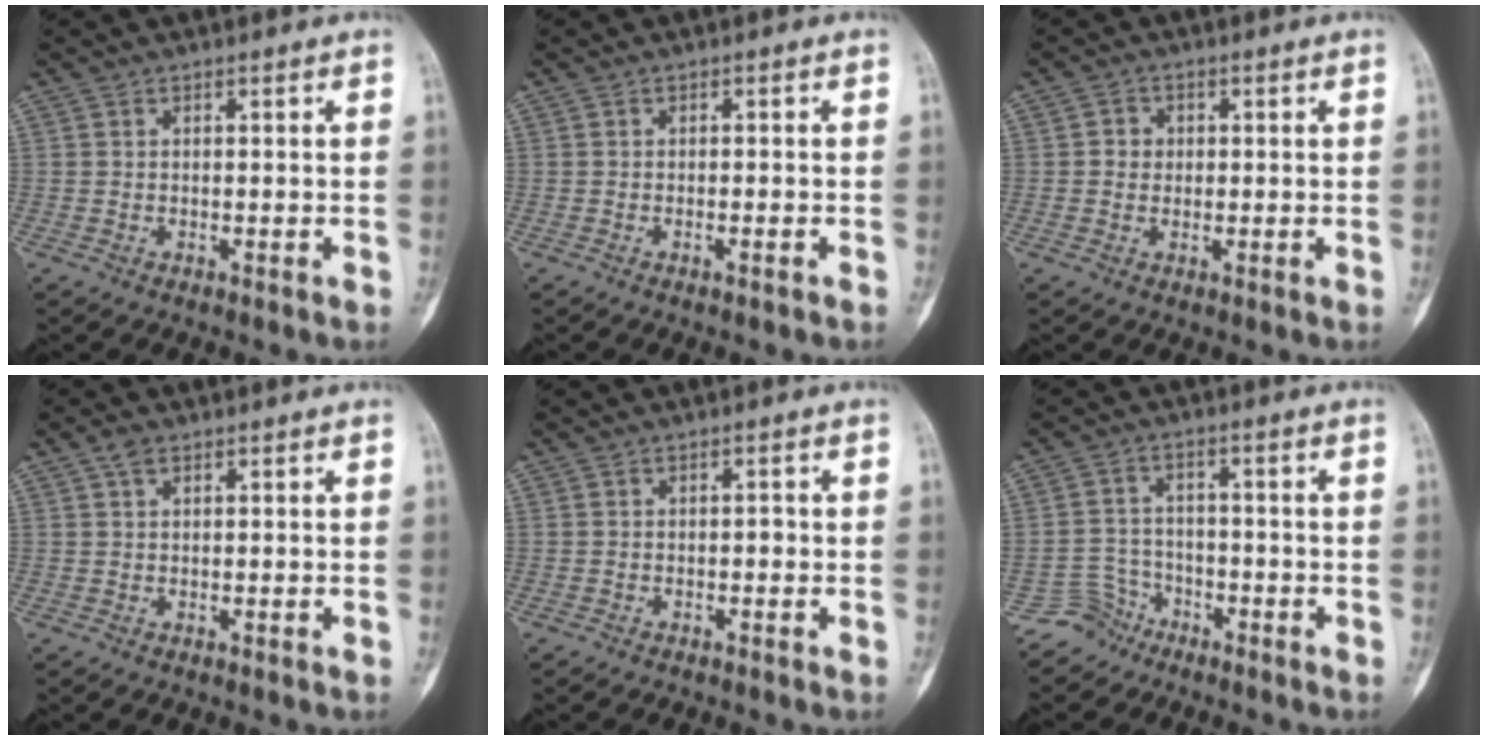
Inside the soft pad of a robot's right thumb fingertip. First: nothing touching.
{"total": 1.0, "force": [-0.7, 0.0, 0.8], "torque": [-0.017, 0.003, -0.009]}
{"total": 2.5, "force": [0.2, 2.4, 0.8], "torque": [0.008, 0.006, -0.001]}
{"total": 1.9, "force": [1.1, 1.0, 1.2], "torque": [-0.020, 0.003, 0.019]}
{"total": 1.1, "force": [-0.2, 0.6, 0.8], "torque": [-0.007, 0.003, -0.007]}
{"total": 4.5, "force": [-3.5, 2.6, -1.3], "torque": [0.042, 0.033, -0.073]}